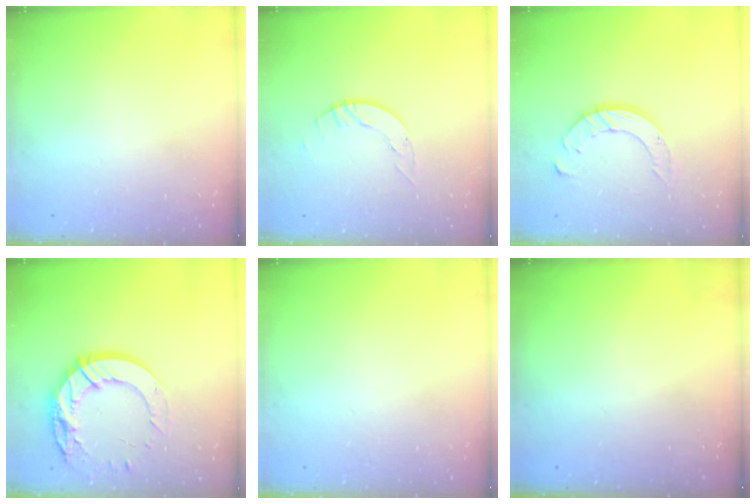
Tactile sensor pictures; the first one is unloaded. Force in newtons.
{"total": 2.1, "press": 2.1, "slide": 0.3}
{"total": 9.7, "press": 9.6, "slide": 0.8}
{"total": 16.8, "press": 16.8, "slide": 1.4}
{"total": 0.0}
{"total": 0.0}